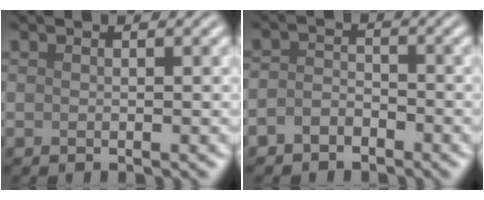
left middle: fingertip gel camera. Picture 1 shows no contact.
{"total": 2.0, "force": [-1.3, 1.3, 0.7], "torque": [-0.012, 0.005, -0.032]}